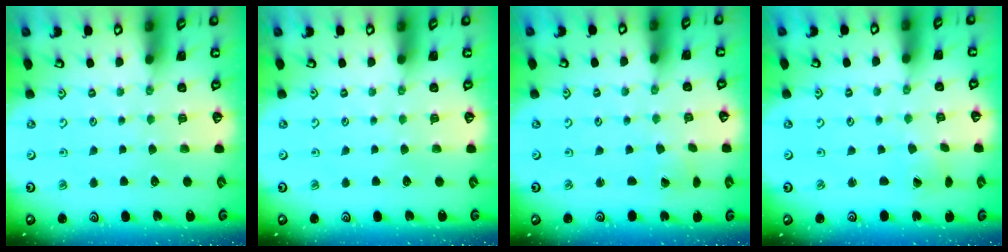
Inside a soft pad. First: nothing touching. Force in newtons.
{"total": 0.0}
{"total": 1.2, "press": 1.2, "slide": 0.1}
{"total": 0.0}